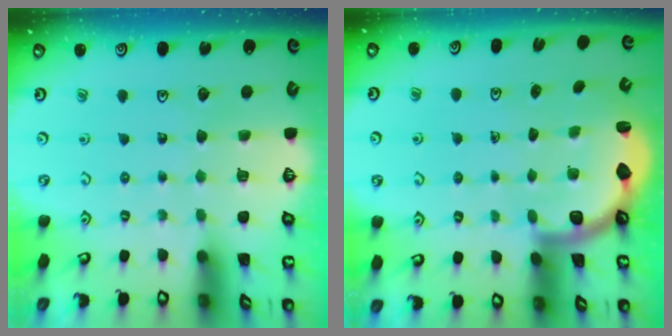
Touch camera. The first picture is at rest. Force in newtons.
{"total": 2.5, "press": 2.4, "slide": 0.7}